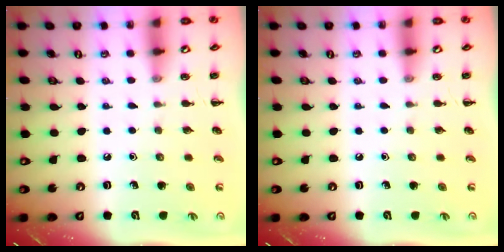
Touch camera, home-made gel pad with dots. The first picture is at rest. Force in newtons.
{"total": 0.0}